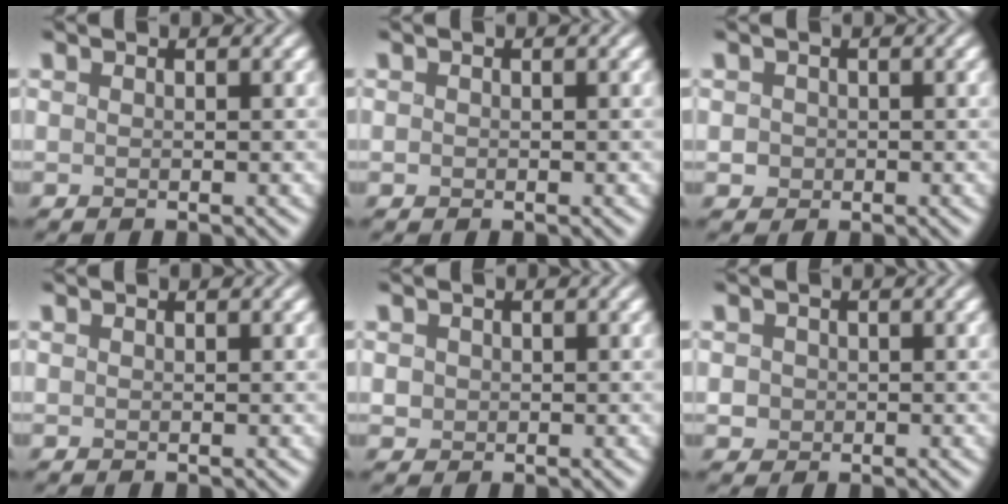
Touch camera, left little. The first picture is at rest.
{"total": 0.0}
{"total": 1.1, "force": [-0.3, 1.0, 0.1], "torque": [-0.001, -0.002, -0.002]}
{"total": 0.0}
{"total": 0.9, "force": [-0.1, 0.9, 0.2], "torque": [-0.002, -0.001, 0.003]}
{"total": 1.2, "force": [-0.3, 1.2, 0.2], "torque": [-0.003, -0.003, -0.001]}